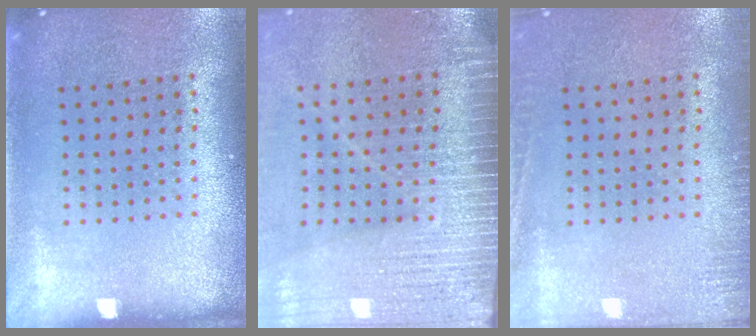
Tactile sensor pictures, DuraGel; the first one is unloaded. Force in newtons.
{"total": 4.0, "press": 3.4, "slide": 2.1}
{"total": 1.6, "press": 1.6, "slide": 0.4}